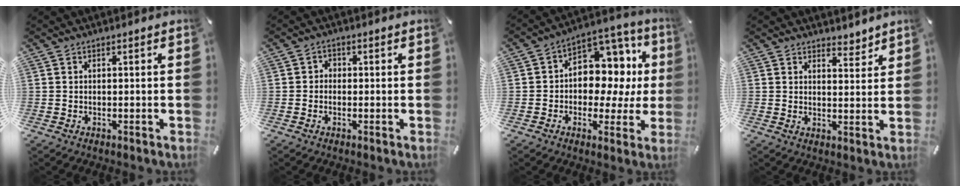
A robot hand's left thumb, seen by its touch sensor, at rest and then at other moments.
{"total": 1.7, "force": [-0.8, 1.3, 0.6], "torque": [-0.009, 0.008, -0.019]}
{"total": 11.3, "force": [1.2, 8.9, 6.8], "torque": [-0.081, -0.026, 0.025]}
{"total": 4.0, "force": [3.7, 1.6, 0.0], "torque": [0.016, -0.030, 0.065]}